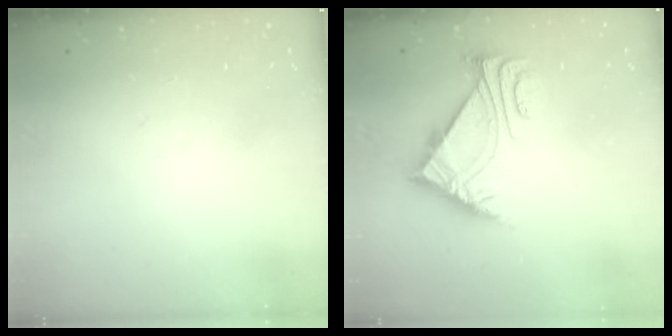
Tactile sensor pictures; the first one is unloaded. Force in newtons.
{"total": 6.3, "press": 6.2, "slide": 0.8}